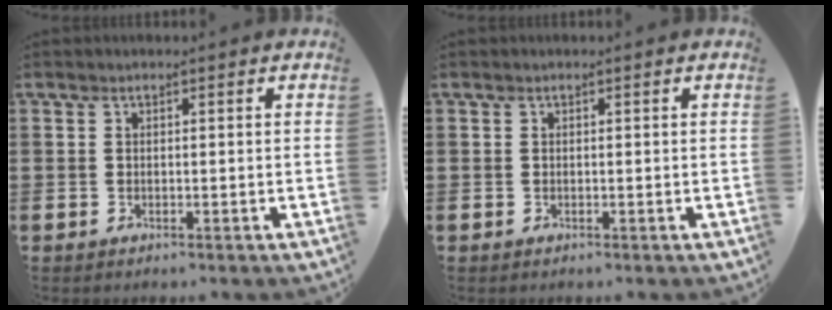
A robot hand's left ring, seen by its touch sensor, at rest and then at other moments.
{"total": 0.0}